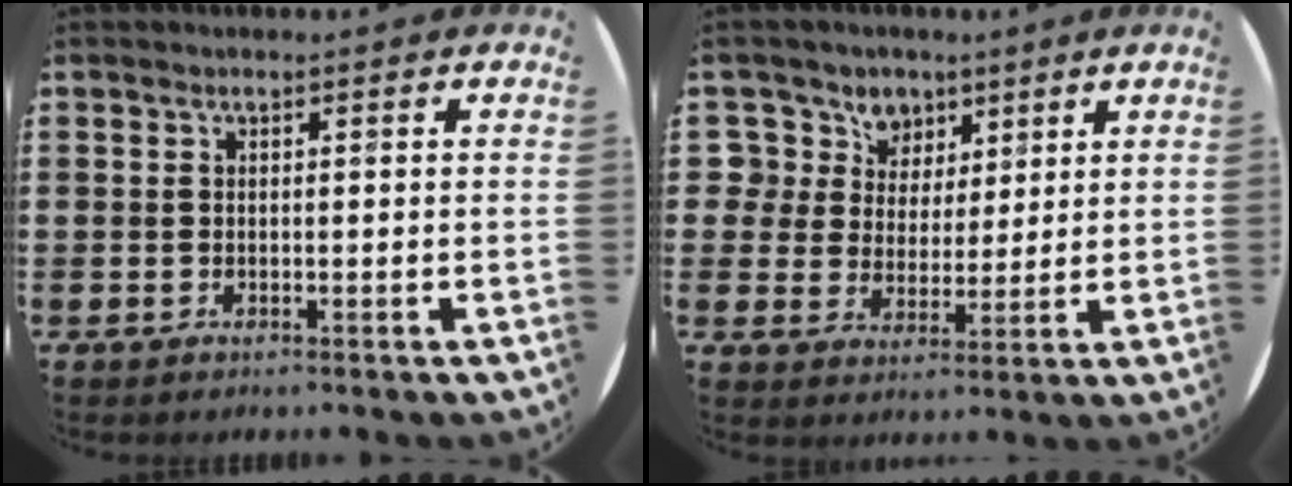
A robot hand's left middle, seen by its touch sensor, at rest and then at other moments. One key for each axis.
{"total": 6.0, "fx": 3.6, "fy": 4.8, "fz": 0.0, "tx": -0.038, "ty": 0.000, "tz": 0.067}